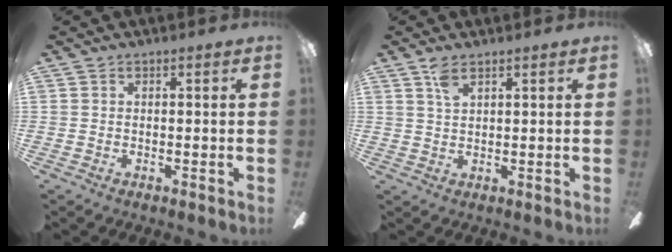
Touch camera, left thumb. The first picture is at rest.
{"total": 3.4, "force": [2.3, 1.2, 2.2], "torque": [-0.052, 0.002, 0.041]}